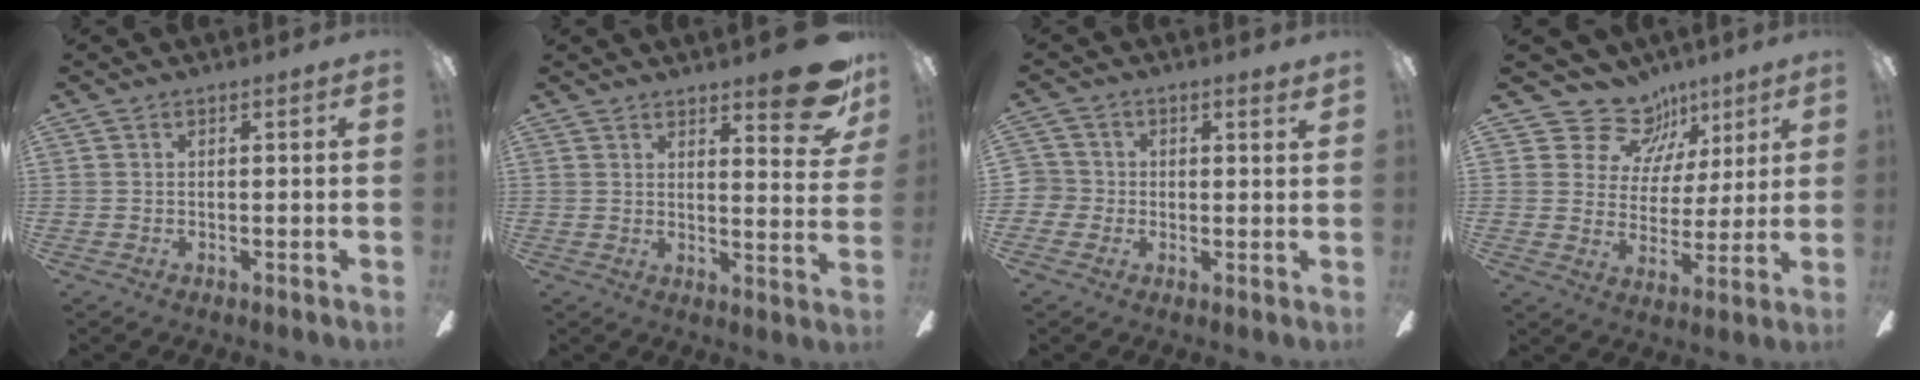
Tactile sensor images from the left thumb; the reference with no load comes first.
{"total": 12.1, "force": [8.3, 3.1, 8.2], "torque": [-0.103, -0.055, 0.139]}
{"total": 3.0, "force": [0.4, 2.9, 0.8], "torque": [-0.014, 0.007, 0.006]}
{"total": 13.5, "force": [9.0, 9.3, 4.0], "torque": [-0.072, -0.052, 0.171]}